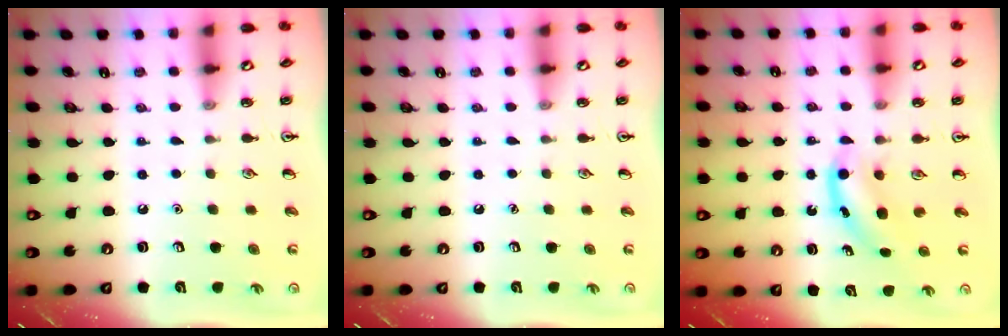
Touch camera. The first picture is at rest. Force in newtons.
{"total": 0.0}
{"total": 3.7, "press": 3.6, "slide": 1.0}